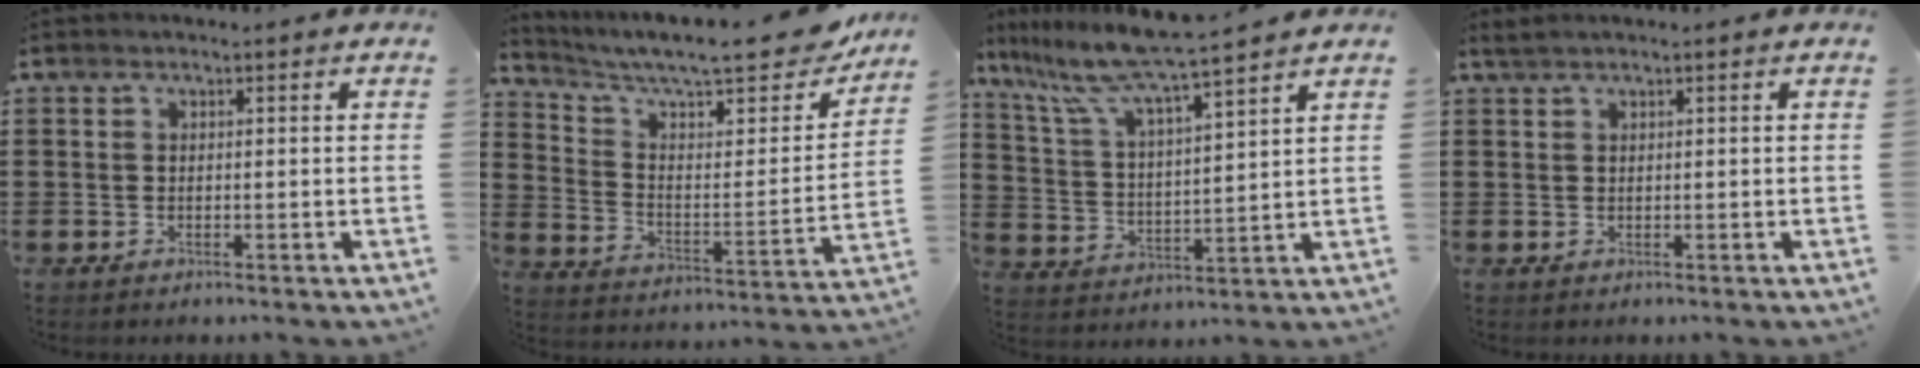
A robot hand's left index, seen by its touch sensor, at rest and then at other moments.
{"total": 9.9, "force": [8.2, 1.6, 5.3], "torque": [-0.119, -0.054, 0.136]}
{"total": 7.9, "force": [7.1, -0.8, 3.3], "torque": [-0.096, -0.048, 0.117]}
{"total": 0.8, "force": [0.5, 0.0, 0.6], "torque": [-0.013, -0.001, 0.011]}